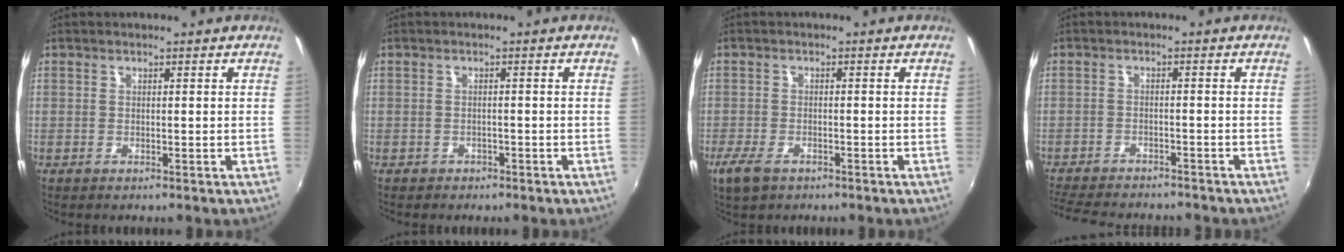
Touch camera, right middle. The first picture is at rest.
{"total": 1.7, "force": [-1.2, 1.1, 0.3], "torque": [-0.012, 0.000, -0.015]}
{"total": 4.7, "force": [-3.1, 2.2, 2.8], "torque": [-0.070, -0.012, -0.057]}
{"total": 11.8, "force": [-10.5, 3.0, 4.4], "torque": [-0.111, -0.017, -0.164]}